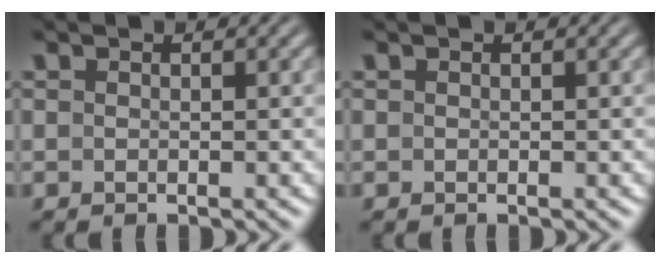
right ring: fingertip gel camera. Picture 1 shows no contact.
{"total": 0.0}